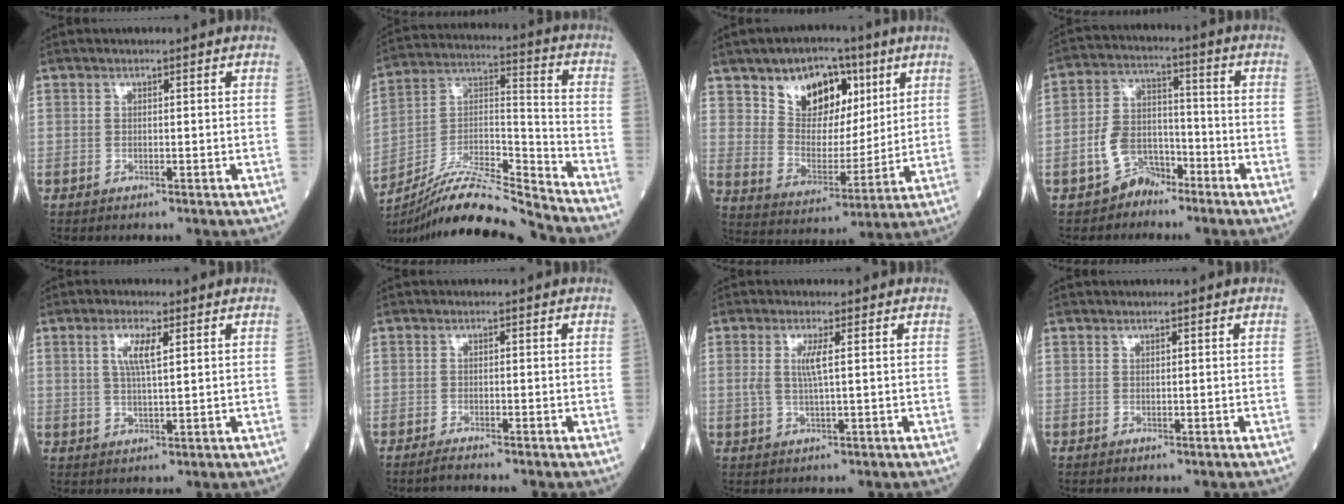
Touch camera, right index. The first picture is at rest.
{"total": 15.7, "force": [-14.8, -1.1, 5.2], "torque": [-0.095, 0.035, -0.269]}
{"total": 12.0, "force": [6.6, 7.6, 6.5], "torque": [-0.111, 0.020, 0.121]}
{"total": 6.6, "force": [-4.3, 4.4, 2.4], "torque": [-0.056, 0.021, -0.079]}
{"total": 4.3, "force": [1.6, 0.7, 4.0], "torque": [-0.079, 0.002, 0.031]}
{"total": 1.6, "force": [-1.5, -0.3, 0.6], "torque": [-0.016, -0.002, -0.028]}
{"total": 3.2, "force": [0.7, 0.0, 3.1], "torque": [-0.070, -0.001, 0.013]}
{"total": 0.0}